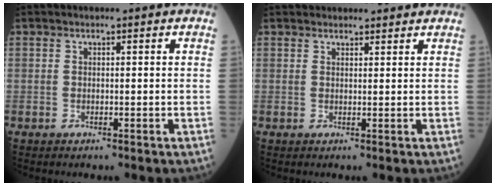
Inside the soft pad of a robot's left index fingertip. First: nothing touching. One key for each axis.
{"total": 5.7, "fx": 5.4, "fy": 1.3, "fz": 1.3, "tx": -0.007, "ty": 0.032, "tz": 0.065}